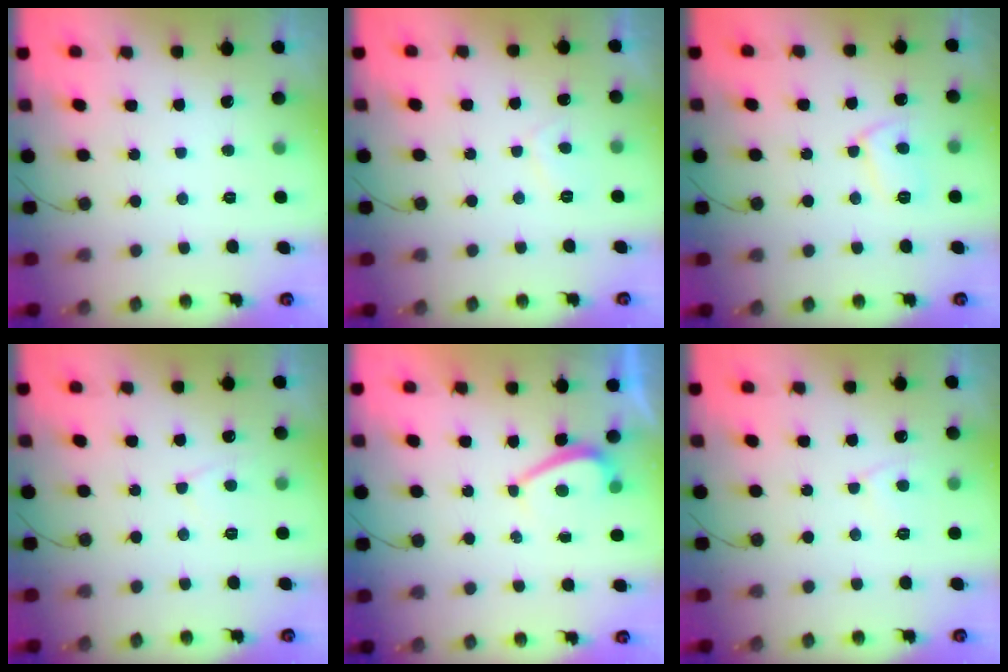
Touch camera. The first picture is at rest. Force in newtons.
{"total": 1.6, "press": 1.4, "slide": 0.7}
{"total": 7.6, "press": 7.6, "slide": 0.6}
{"total": 3.4, "press": 3.3, "slide": 0.5}
{"total": 1.4, "press": 1.3, "slide": 0.6}
{"total": 5.2, "press": 5.2, "slide": 0.6}